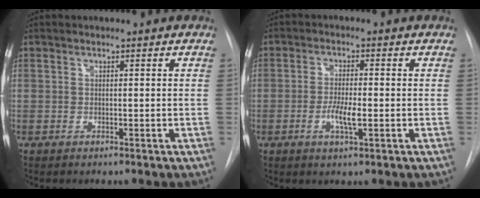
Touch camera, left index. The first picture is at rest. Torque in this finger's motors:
{"motor_torque": [0.61, 0.23, 0.10, 0.03]}